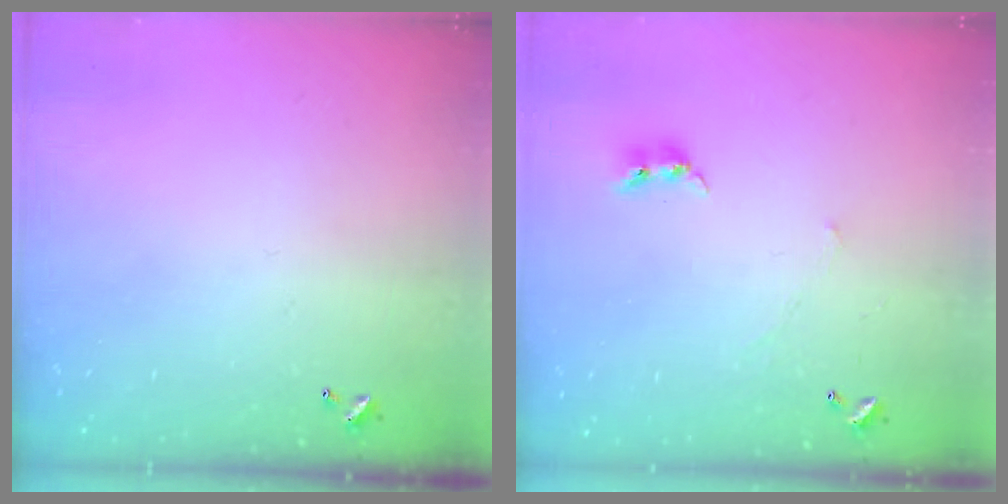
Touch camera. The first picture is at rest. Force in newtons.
{"total": 2.4, "press": 2.3, "slide": 0.4}